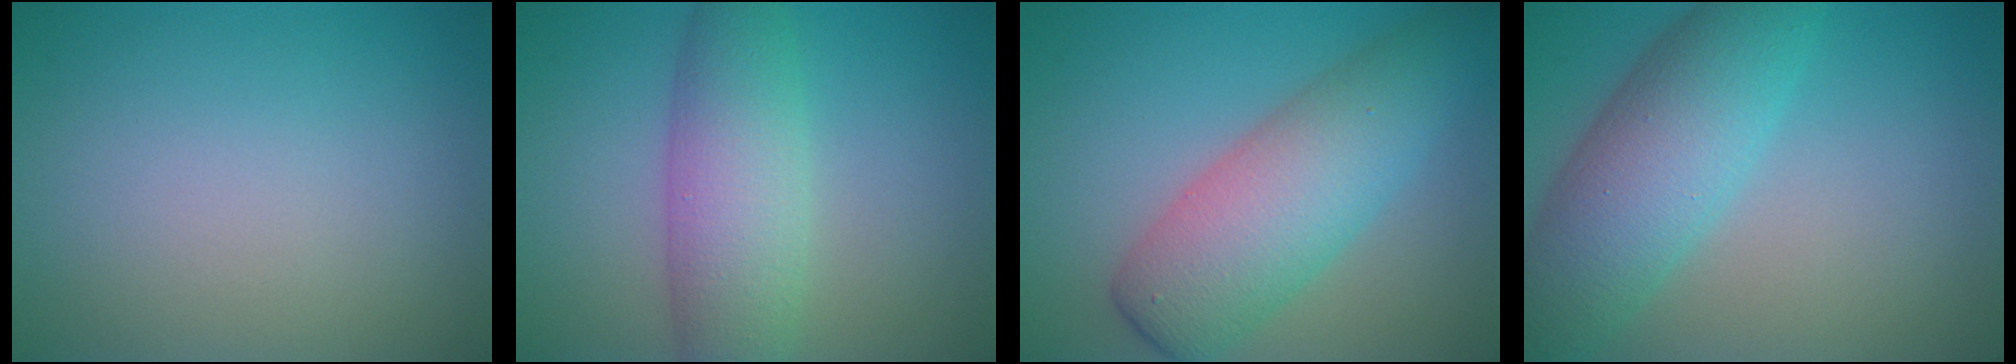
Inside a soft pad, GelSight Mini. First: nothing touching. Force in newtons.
{"total": 6.0, "press": 6.0, "slide": 0.1}
{"total": 7.5, "press": 7.5, "slide": 0.2}
{"total": 7.6, "press": 7.6, "slide": 0.2}